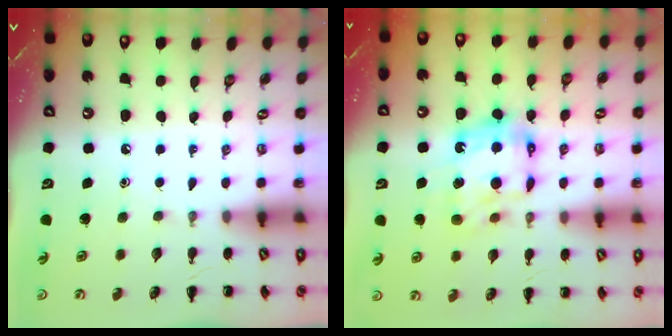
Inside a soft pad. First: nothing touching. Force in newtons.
{"total": 12.2, "press": 12.2, "slide": 1.4}